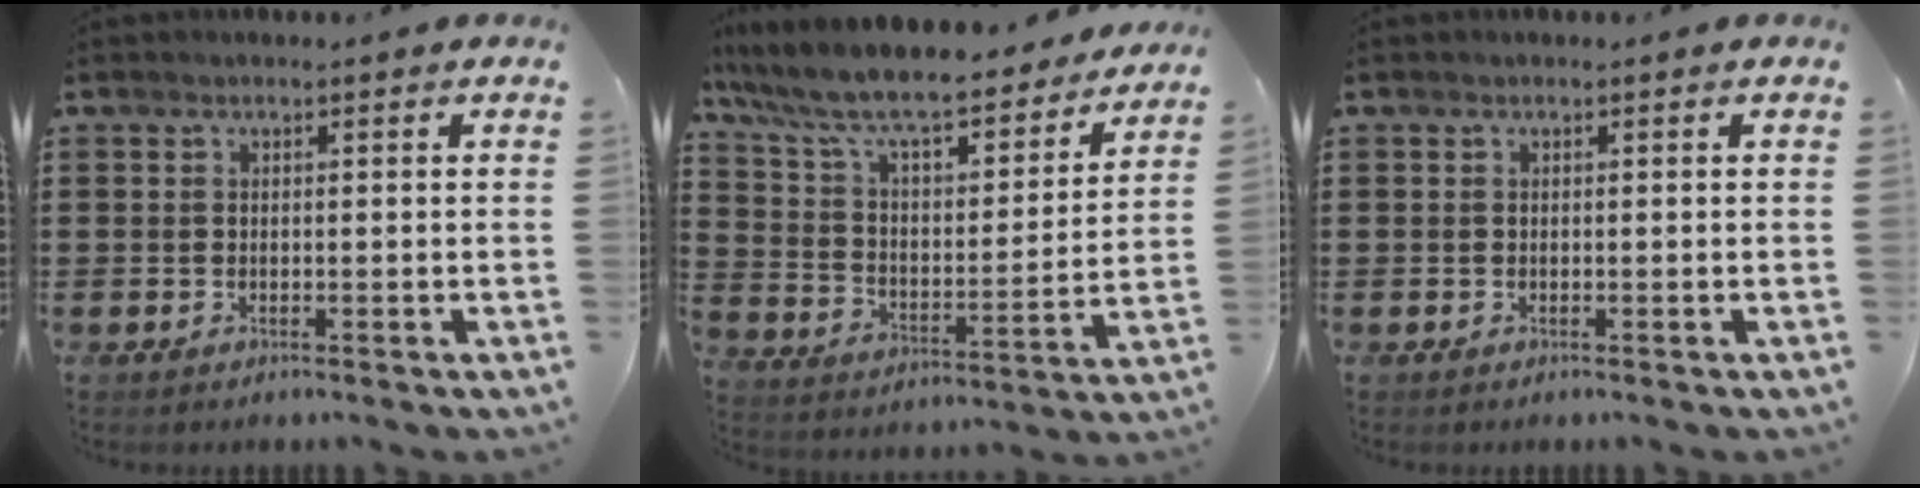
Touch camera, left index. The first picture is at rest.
{"total": 9.1, "force": [8.3, 0.8, 3.9], "torque": [-0.113, -0.064, 0.136]}
{"total": 0.0}